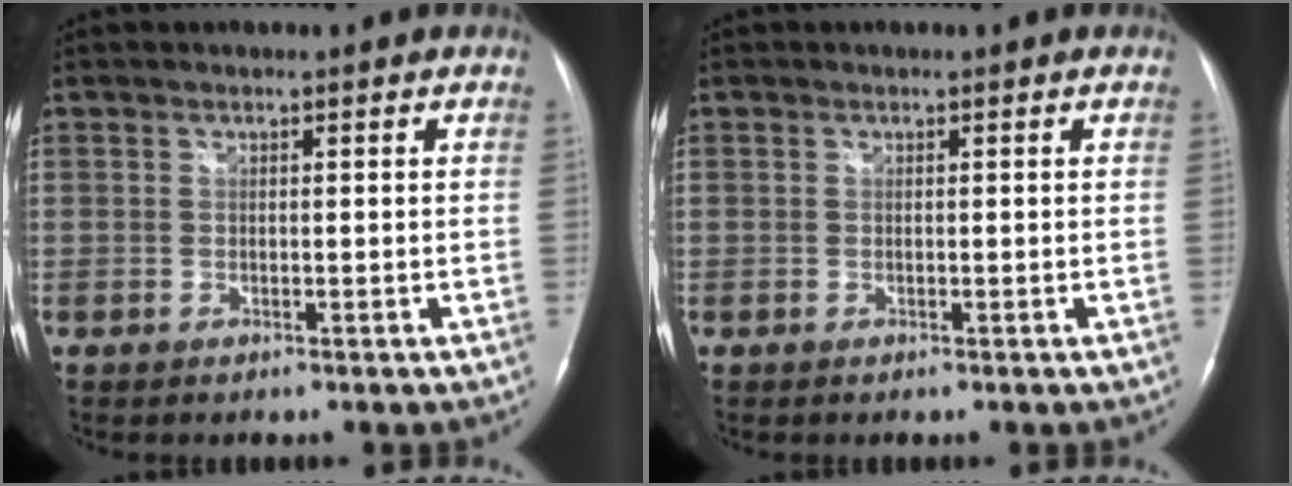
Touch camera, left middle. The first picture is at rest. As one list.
[{"total": 0.0}]